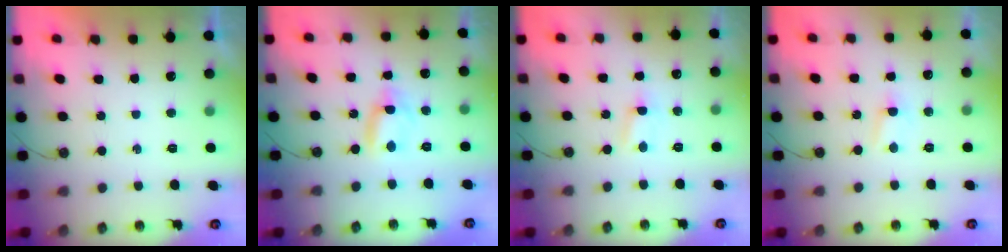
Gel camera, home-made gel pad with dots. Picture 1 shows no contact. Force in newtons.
{"total": 4.1, "press": 4.1, "slide": 0.2}
{"total": 1.9, "press": 1.9, "slide": 0.2}
{"total": 2.8, "press": 2.8, "slide": 0.4}